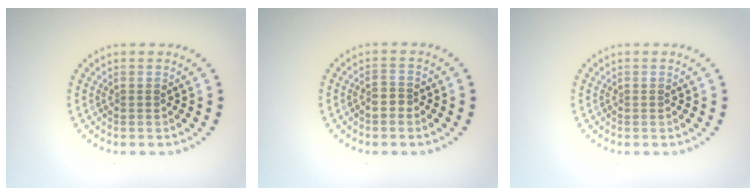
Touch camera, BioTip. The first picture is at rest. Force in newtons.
{"total": 1.4, "press": 1.2, "slide": 0.8}
{"total": 0.0}